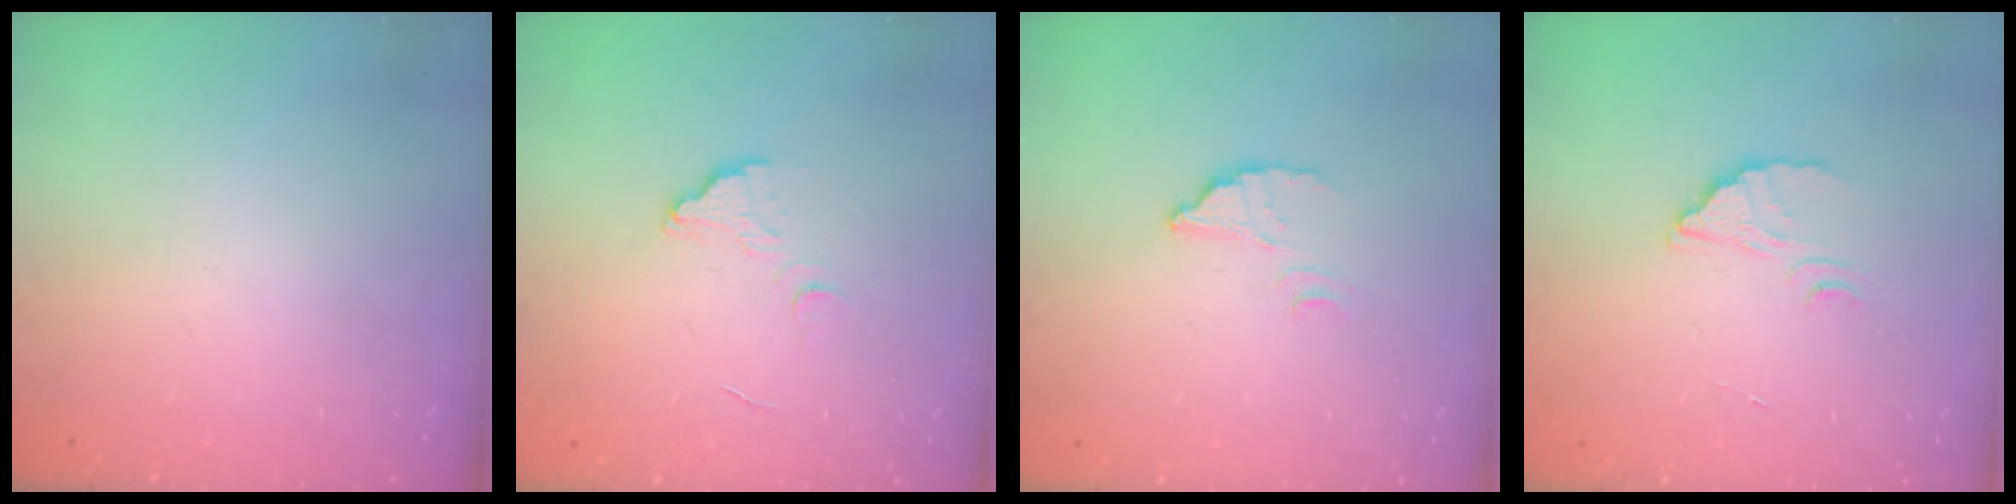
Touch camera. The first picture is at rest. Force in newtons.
{"total": 6.6, "press": 6.6, "slide": 0.5}
{"total": 3.1, "press": 3.1, "slide": 0.4}
{"total": 2.6, "press": 2.6, "slide": 0.1}